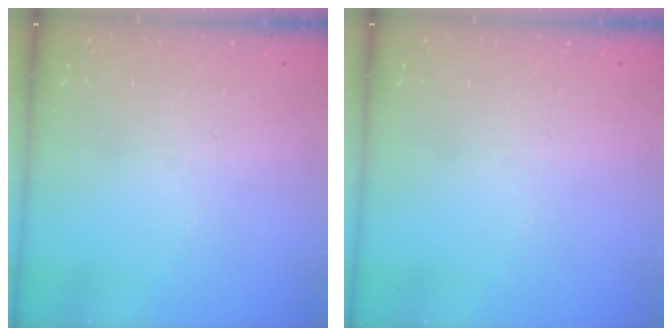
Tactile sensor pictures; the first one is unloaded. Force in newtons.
{"total": 0.0}